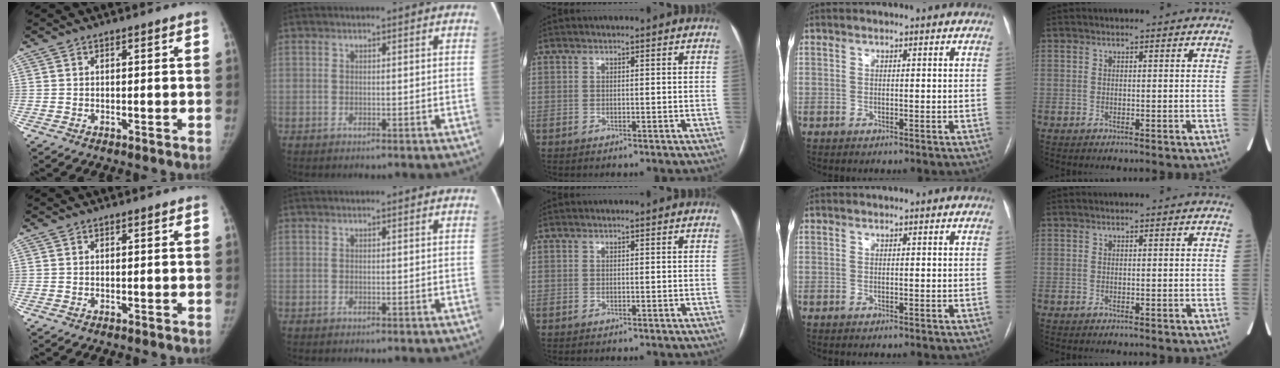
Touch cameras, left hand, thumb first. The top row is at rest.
{}